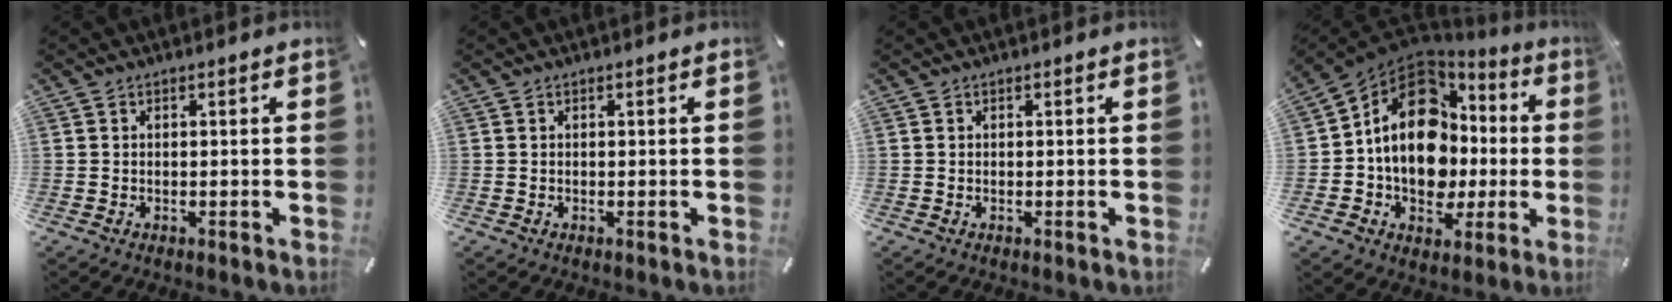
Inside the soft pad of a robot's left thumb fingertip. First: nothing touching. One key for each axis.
{"total": 0.0}
{"total": 0.0}
{"total": 17.1, "fx": 1.6, "fy": 13.2, "fz": 10.7, "tx": -0.194, "ty": -0.007, "tz": 0.032}